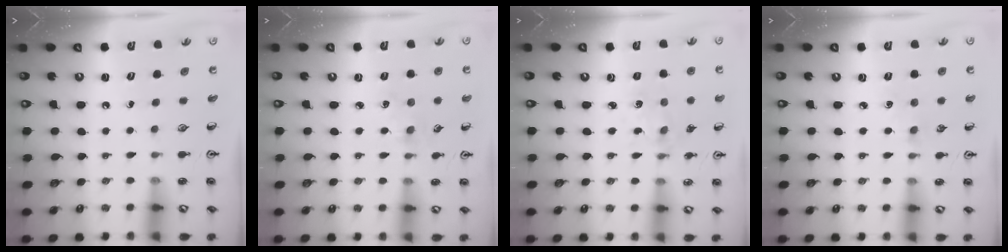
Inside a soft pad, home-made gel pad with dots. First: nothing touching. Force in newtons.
{"total": 2.6, "press": 2.6, "slide": 0.4}
{"total": 1.4, "press": 1.4, "slide": 0.3}
{"total": 2.9, "press": 2.9, "slide": 0.4}